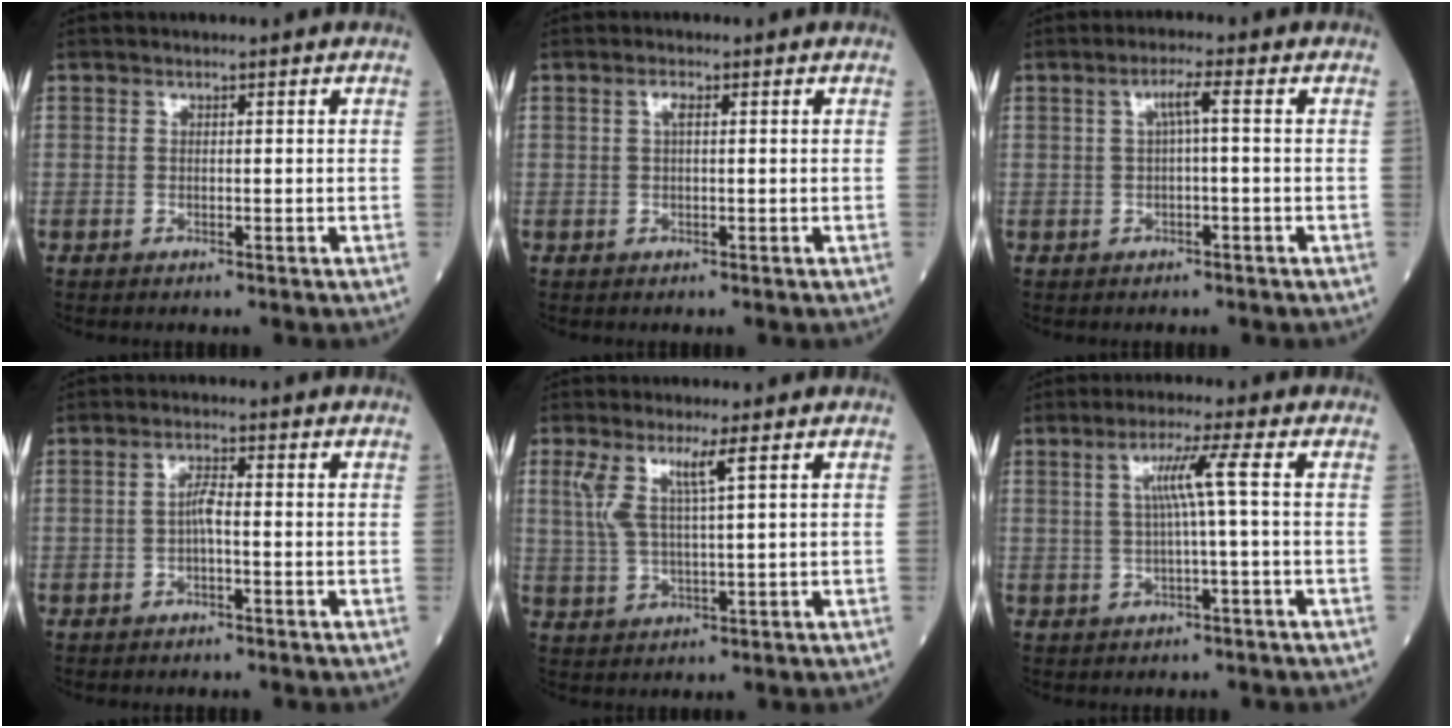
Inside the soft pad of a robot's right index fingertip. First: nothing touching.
{"total": 1.3, "force": [0.4, 0.3, 1.2], "torque": [-0.024, 0.003, 0.005]}
{"total": 2.7, "force": [0.3, -0.1, 2.7], "torque": [-0.048, 0.009, 0.006]}
{"total": 2.2, "force": [-0.5, 0.3, 2.1], "torque": [-0.037, 0.004, -0.011]}
{"total": 5.7, "force": [2.5, 0.2, 5.1], "torque": [-0.114, 0.007, 0.054]}
{"total": 4.9, "force": [0.6, -1.1, 4.7], "torque": [-0.092, 0.009, 0.014]}